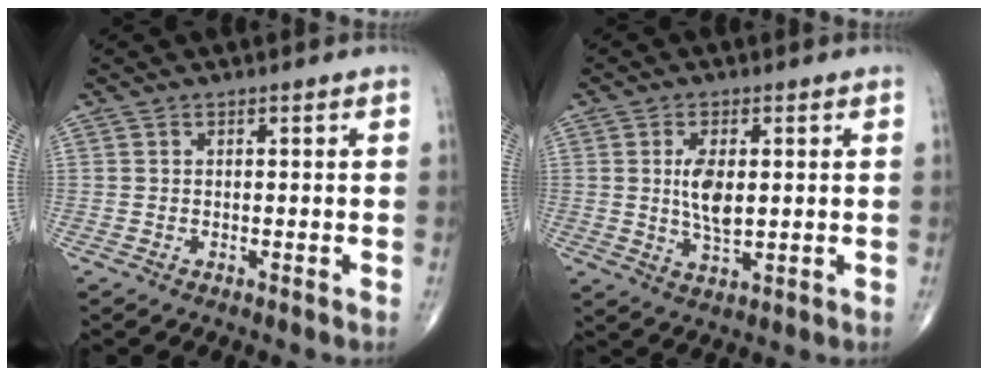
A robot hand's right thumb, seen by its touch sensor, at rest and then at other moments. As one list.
[{"total": 6.5, "force": [0.9, 3.0, 5.7], "torque": [-0.105, -0.013, 0.018]}]